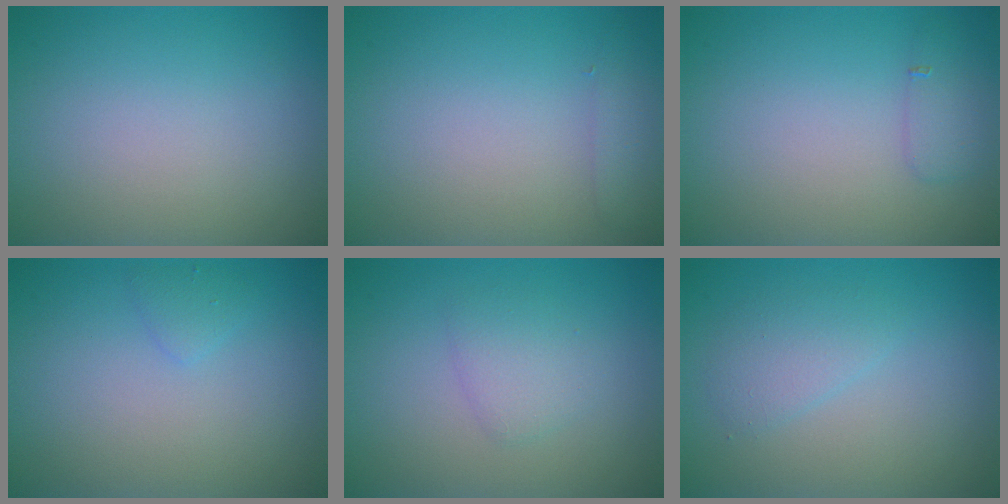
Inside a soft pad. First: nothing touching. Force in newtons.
{"total": 1.3, "press": 1.3, "slide": 0.1}
{"total": 1.4, "press": 1.4, "slide": 0.0}
{"total": 0.9, "press": 0.9, "slide": 0.0}
{"total": 1.8, "press": 1.8, "slide": 0.1}
{"total": 1.8, "press": 1.8, "slide": 0.2}